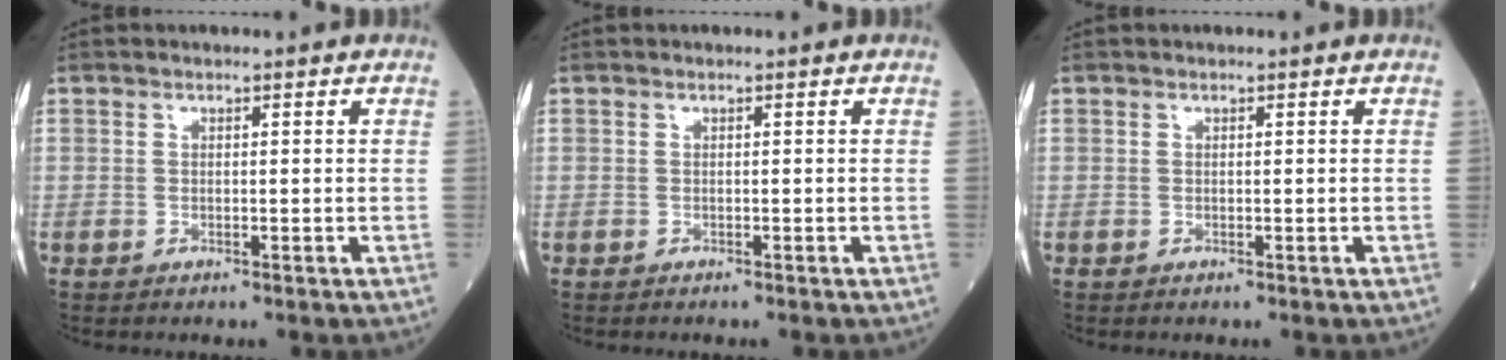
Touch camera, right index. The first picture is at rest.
{"total": 0.0}
{"total": 0.0}